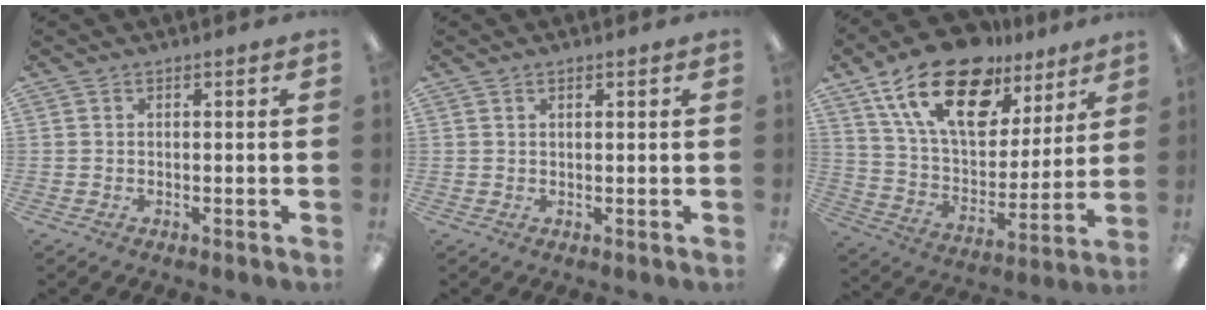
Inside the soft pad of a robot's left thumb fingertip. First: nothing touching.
{"total": 1.1, "force": [0.8, 0.4, 0.6], "torque": [-0.013, 0.003, 0.013]}
{"total": 22.3, "force": [14.0, 11.3, 13.0], "torque": [-0.246, -0.068, 0.249]}